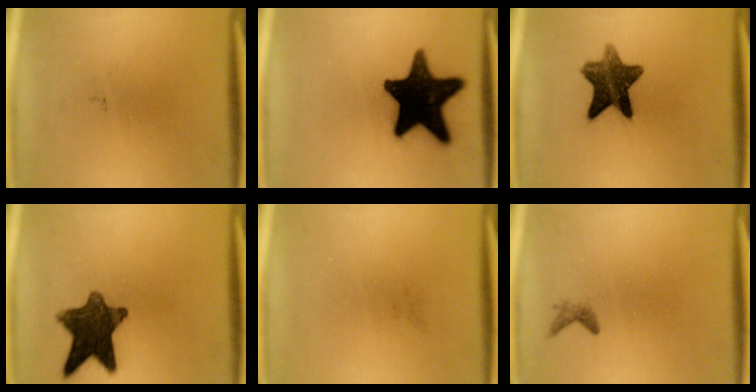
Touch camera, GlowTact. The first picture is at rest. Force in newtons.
{"total": 19.8}
{"total": 10.1}
{"total": 11.3}
{"total": 0.0}
{"total": 0.9}